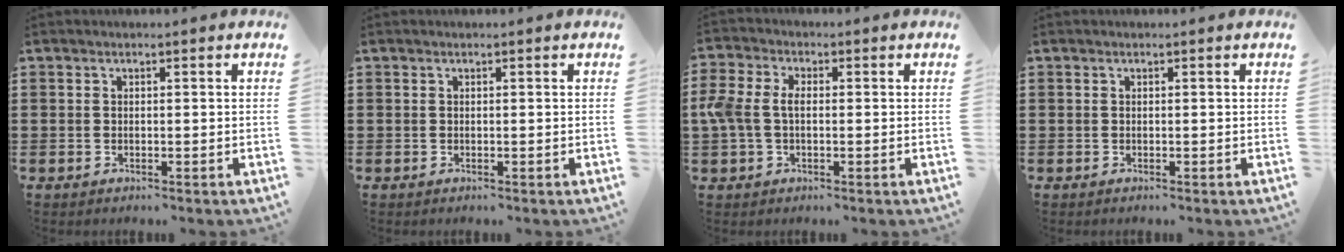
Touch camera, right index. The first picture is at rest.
{"total": 0.0}
{"total": 4.7, "force": [-0.2, 2.9, 3.7], "torque": [-0.110, -0.005, -0.016]}
{"total": 0.0}